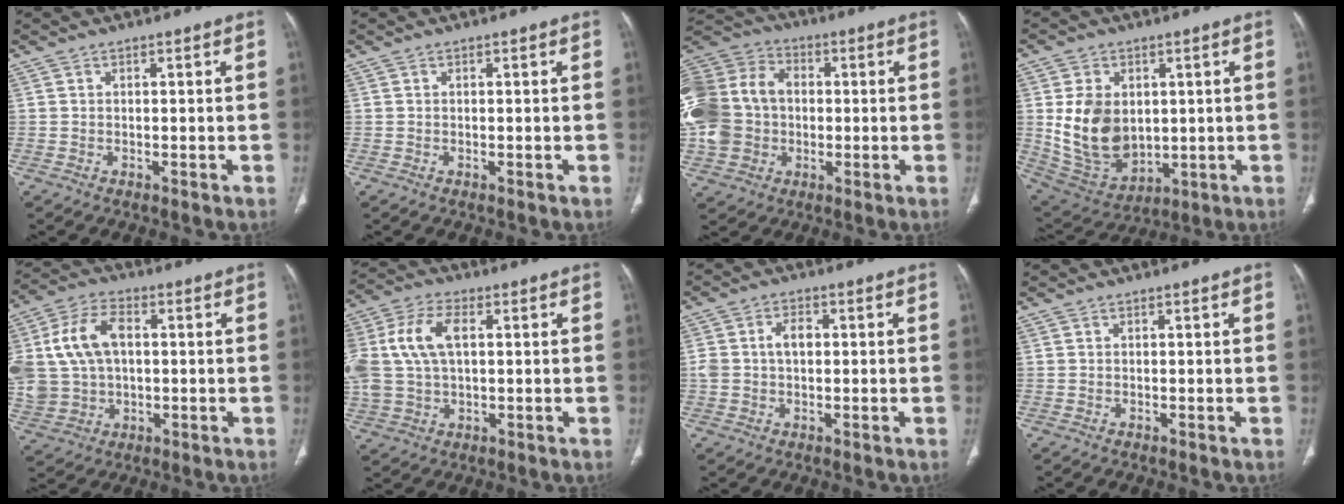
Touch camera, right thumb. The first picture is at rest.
{"total": 0.0}
{"total": 20.8, "force": [-0.8, 16.9, 12.1], "torque": [-0.277, 0.035, -0.013]}
{"total": 14.5, "force": [1.4, 10.5, 9.9], "torque": [-0.148, -0.015, 0.055]}
{"total": 15.8, "force": [2.2, 11.1, 11.0], "torque": [-0.225, 0.020, 0.047]}
{"total": 14.5, "force": [2.5, 8.8, 11.3], "torque": [-0.260, 0.018, 0.049]}
{"total": 4.7, "force": [0.3, 3.1, 3.5], "torque": [-0.075, 0.018, 0.007]}
{"total": 0.0}